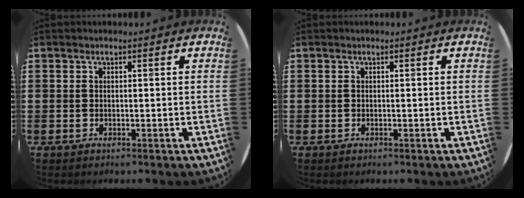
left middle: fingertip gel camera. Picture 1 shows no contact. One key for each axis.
{"total": 0.0}